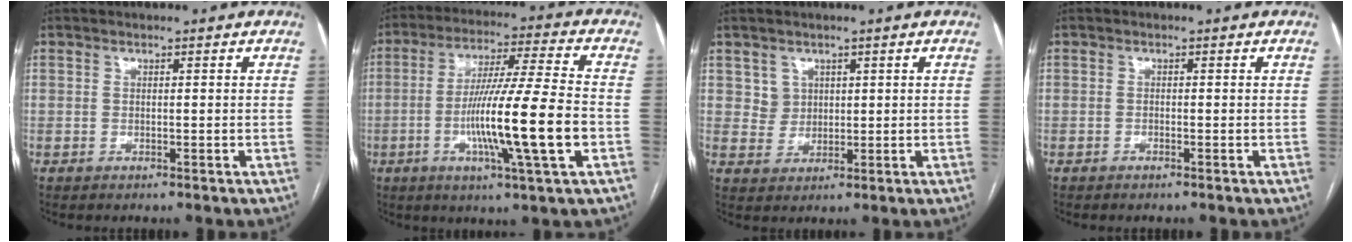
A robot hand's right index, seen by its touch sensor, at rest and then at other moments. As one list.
[{"total": 15.8, "force": [-3.8, -0.5, 15.4], "torque": [-0.277, -0.009, -0.070]}, {"total": 3.3, "force": [1.5, 2.9, 0.2], "torque": [0.003, 0.004, 0.029]}, {"total": 0.5, "force": [-0.5, 0.0, 0.2], "torque": [-0.006, 0.000, -0.008]}]